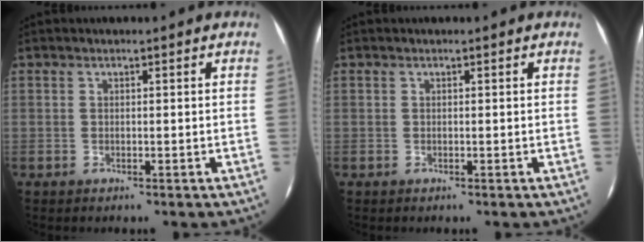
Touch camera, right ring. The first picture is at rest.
{"total": 0.0}